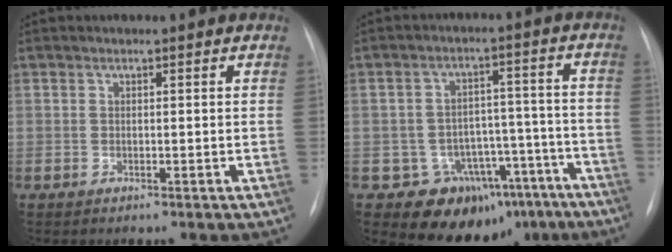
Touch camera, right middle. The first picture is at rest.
{"total": 13.2, "force": [-9.2, 9.3, 1.9], "torque": [0.009, 0.084, -0.109]}